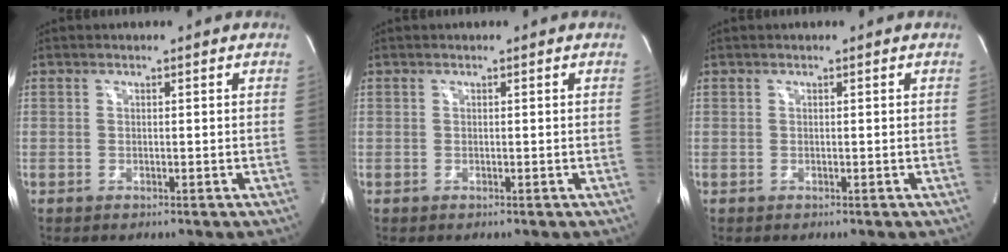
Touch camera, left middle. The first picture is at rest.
{"total": 0.0}
{"total": 0.0}